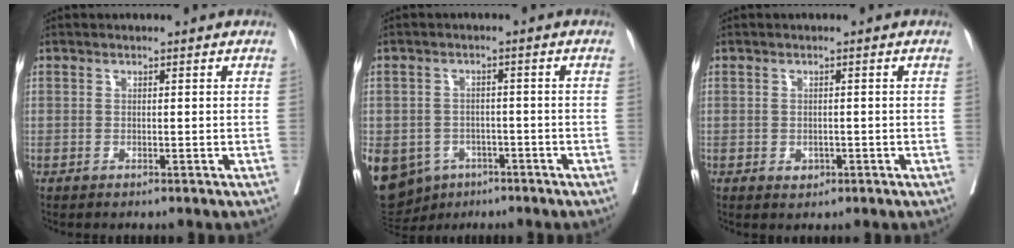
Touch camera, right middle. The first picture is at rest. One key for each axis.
{"total": 18.0, "fx": -8.1, "fy": 14.4, "fz": 7.1, "tx": -0.218, "ty": -0.001, "tz": -0.106}
{"total": 1.5, "fx": -0.6, "fy": 1.2, "fz": 0.8, "tx": -0.010, "ty": 0.002, "tz": -0.003}